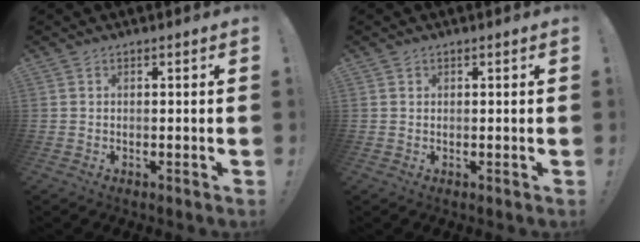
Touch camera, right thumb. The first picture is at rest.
{"total": 0.7, "force": [0.3, 0.4, -0.5], "torque": [0.013, -0.001, 0.004]}